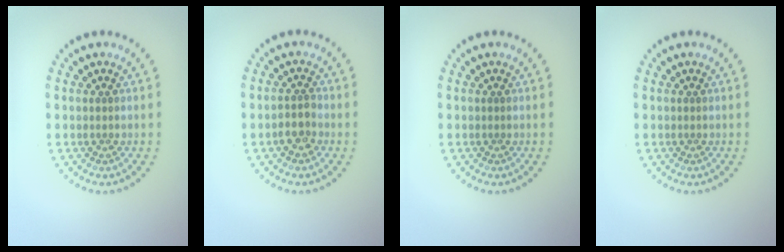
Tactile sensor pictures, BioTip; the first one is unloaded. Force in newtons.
{"total": 1.9, "press": 1.7, "slide": 0.7}
{"total": 0.0}
{"total": 0.0}